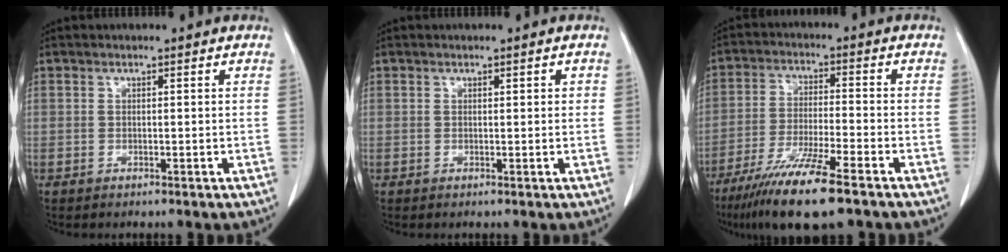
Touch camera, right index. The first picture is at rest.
{"total": 1.5, "force": [0.6, 0.8, 1.1], "torque": [-0.012, 0.003, 0.007]}
{"total": 12.4, "force": [-8.3, 0.6, 9.1], "torque": [-0.172, -0.034, -0.146]}